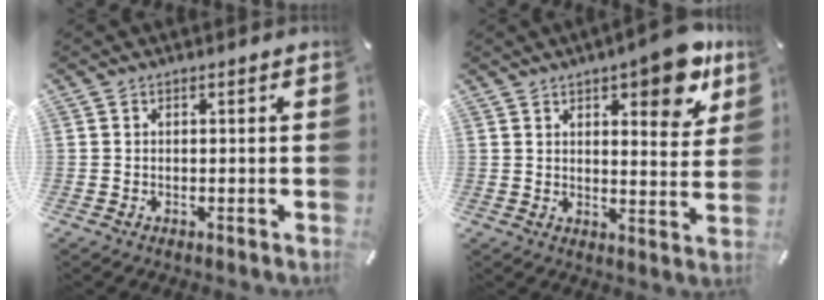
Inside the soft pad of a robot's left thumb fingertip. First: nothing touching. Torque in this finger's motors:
{"motor_torque": [0.59, -0.21, 0.48, 0.20, 0.03]}